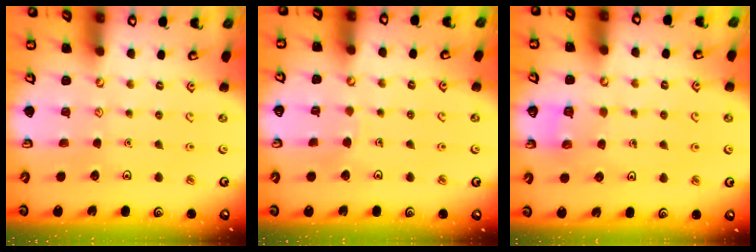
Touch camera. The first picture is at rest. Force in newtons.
{"total": 2.2, "press": 2.2, "slide": 0.1}
{"total": 2.6, "press": 2.6, "slide": 0.1}